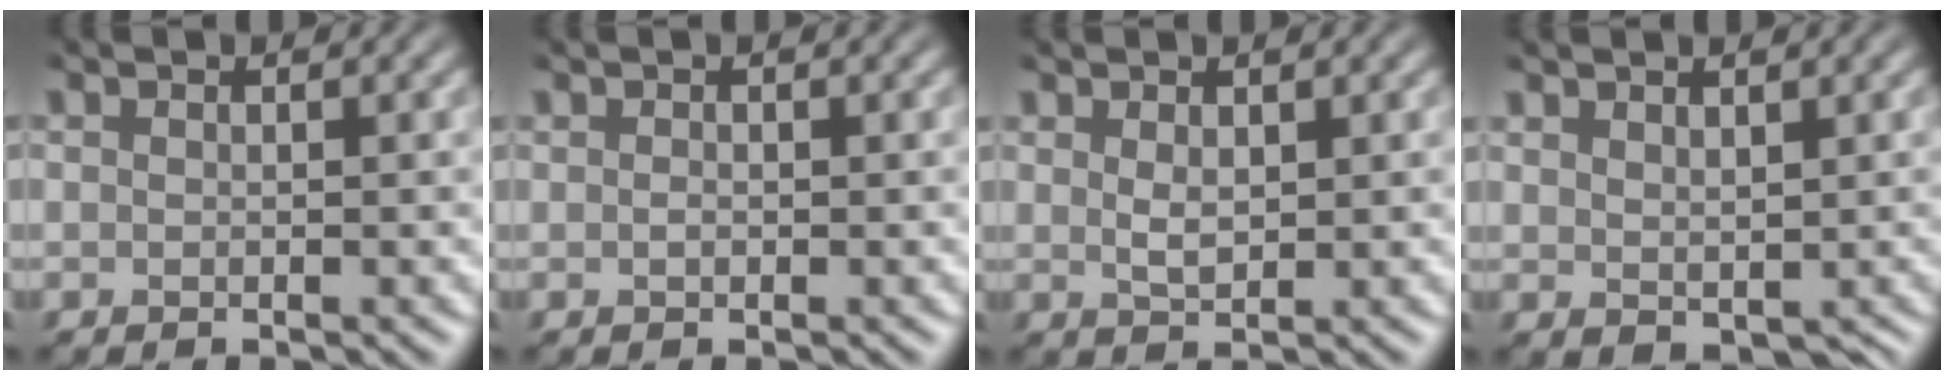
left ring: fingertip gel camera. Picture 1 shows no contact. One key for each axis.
{"total": 0.0}
{"total": 1.1, "fx": 0.6, "fy": 0.4, "fz": 0.9, "tx": -0.017, "ty": -0.004, "tz": 0.012}
{"total": 1.7, "fx": 1.2, "fy": 0.8, "fz": 0.9, "tx": -0.017, "ty": -0.002, "tz": 0.026}